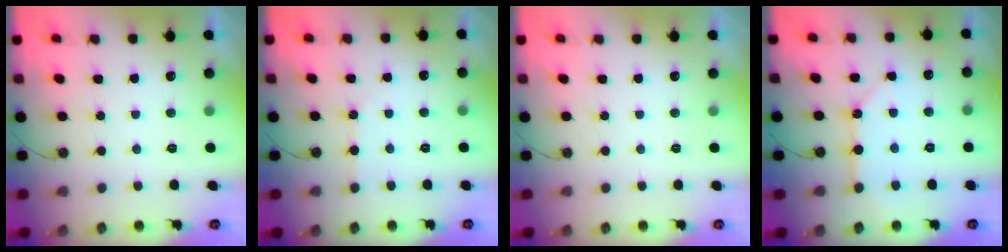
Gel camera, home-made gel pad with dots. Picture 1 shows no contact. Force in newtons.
{"total": 2.9, "press": 2.8, "slide": 0.5}
{"total": 0.0}
{"total": 8.2, "press": 8.2, "slide": 0.7}